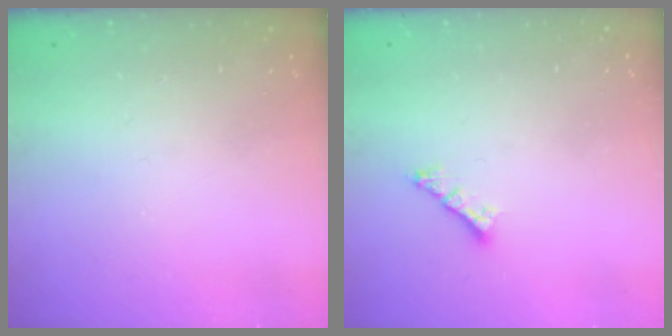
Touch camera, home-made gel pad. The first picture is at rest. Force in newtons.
{"total": 1.2, "press": 1.2, "slide": 0.3}